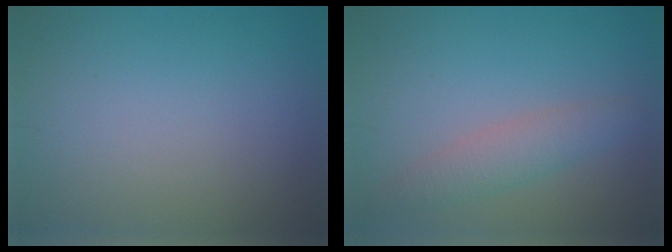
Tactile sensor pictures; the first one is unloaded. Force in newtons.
{"total": 2.7, "press": 2.6, "slide": 0.2}